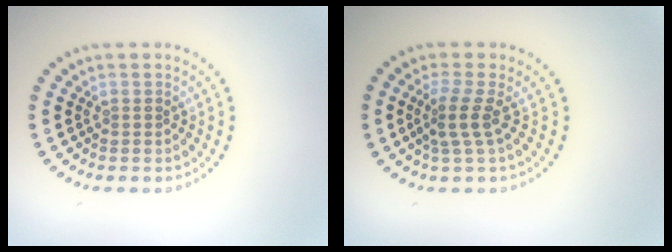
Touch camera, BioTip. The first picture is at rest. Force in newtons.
{"total": 2.4, "press": 1.7, "slide": 1.8}